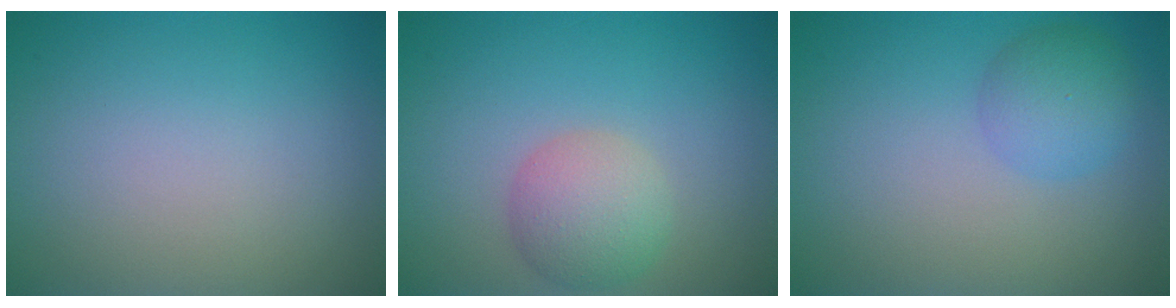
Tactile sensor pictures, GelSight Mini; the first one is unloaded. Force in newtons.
{"total": 3.6, "press": 3.6, "slide": 0.2}
{"total": 3.0, "press": 3.0, "slide": 0.1}